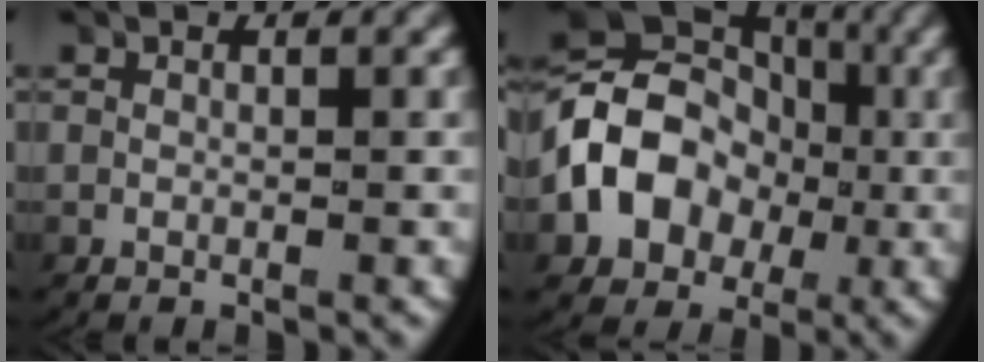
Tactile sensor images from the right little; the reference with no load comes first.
{"total": 10.9, "force": [-0.1, 9.1, 6.0], "torque": [-0.131, -0.009, -0.002]}